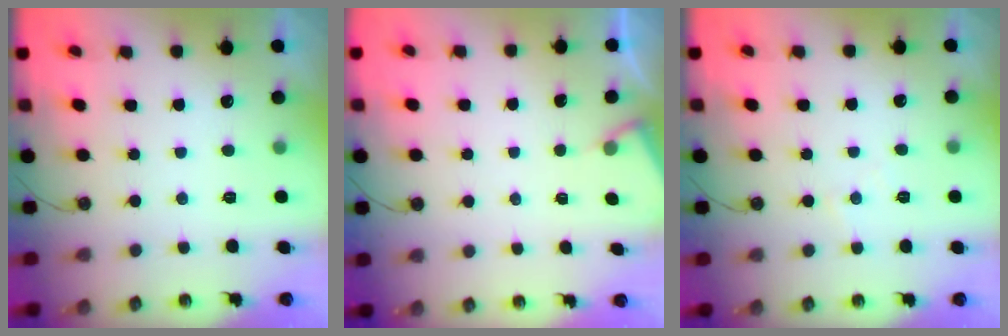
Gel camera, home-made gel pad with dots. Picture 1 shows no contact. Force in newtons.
{"total": 2.8, "press": 2.7, "slide": 0.4}
{"total": 4.0, "press": 4.0, "slide": 0.5}